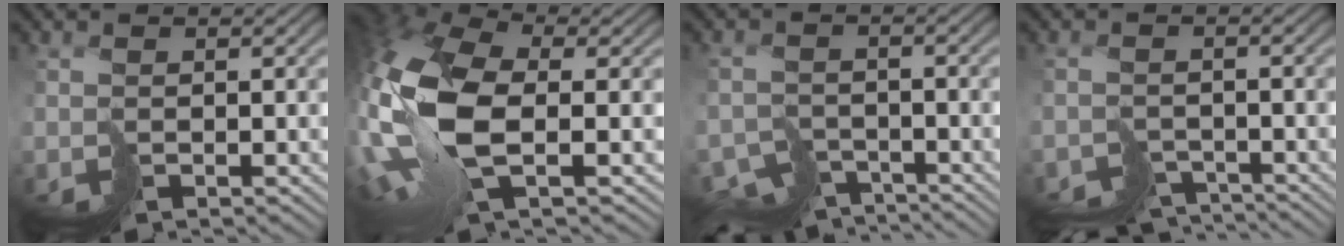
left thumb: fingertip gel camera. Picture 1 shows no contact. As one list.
[{"total": 15.6, "force": [-0.7, 7.4, 13.8], "torque": [-0.333, -0.015, -0.010]}, {"total": 6.9, "force": [-6.1, 2.8, 1.5], "torque": [-0.010, -0.011, -0.099]}, {"total": 5.2, "force": [-4.8, 1.8, 1.0], "torque": [-0.005, -0.014, -0.078]}]